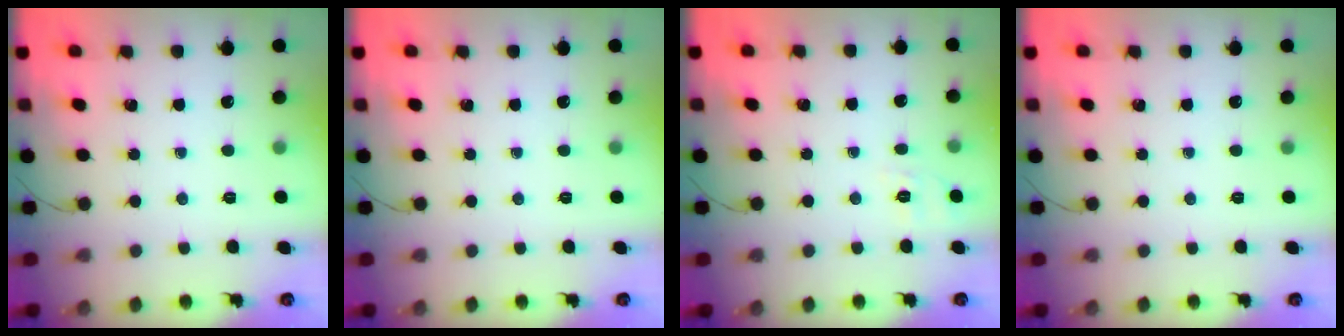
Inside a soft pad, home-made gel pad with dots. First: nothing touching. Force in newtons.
{"total": 0.0}
{"total": 1.9, "press": 0.4, "slide": 1.9}
{"total": 0.0}